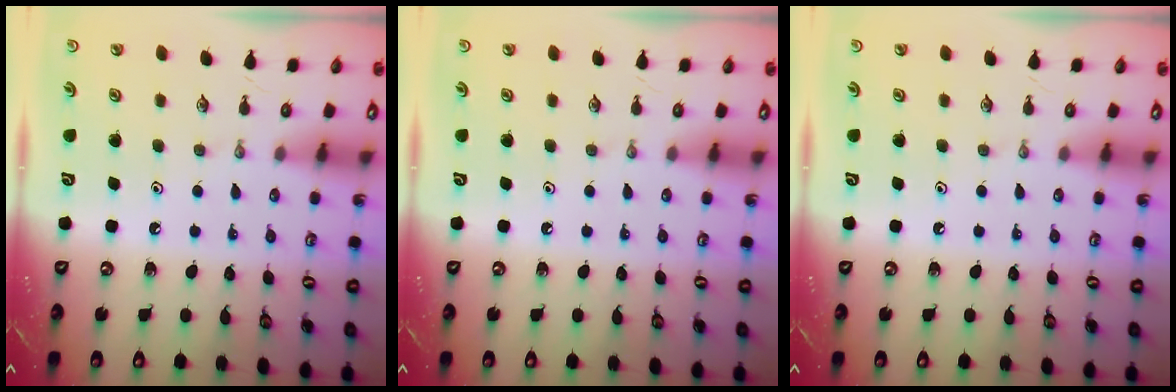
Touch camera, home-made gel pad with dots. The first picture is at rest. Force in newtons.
{"total": 0.0}
{"total": 0.0}